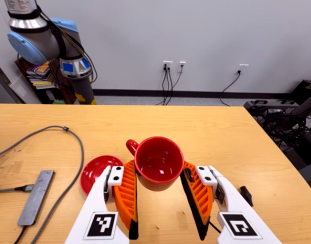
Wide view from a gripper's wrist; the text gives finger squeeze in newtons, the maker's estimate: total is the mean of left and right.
{"total": 6.4, "left": 6.6, "right": 6.2}